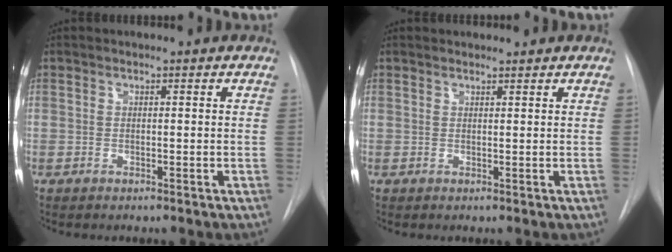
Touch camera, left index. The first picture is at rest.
{"total": 1.4, "force": [1.3, 0.2, 0.2], "torque": [-0.007, 0.010, 0.023]}